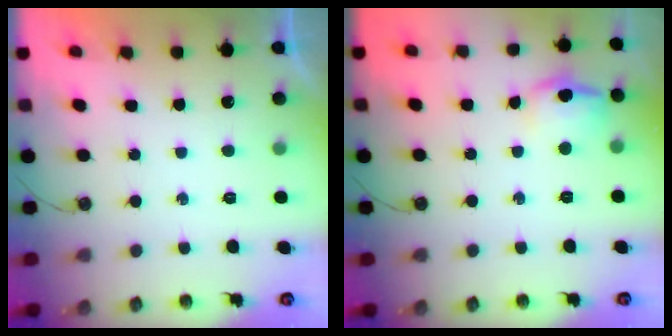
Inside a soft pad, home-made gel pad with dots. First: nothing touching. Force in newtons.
{"total": 9.3, "press": 9.2, "slide": 1.3}